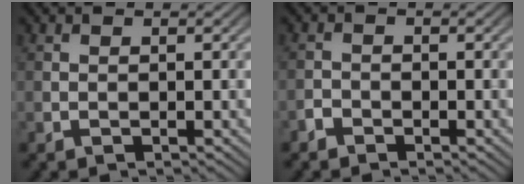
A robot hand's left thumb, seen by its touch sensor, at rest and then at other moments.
{"total": 1.3, "force": [-1.1, 0.7, 0.2], "torque": [-0.004, 0.002, -0.027]}